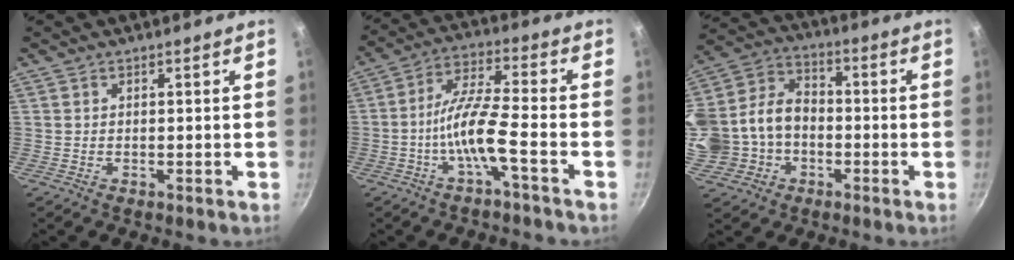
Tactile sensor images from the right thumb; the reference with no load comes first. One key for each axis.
{"total": 9.0, "fx": -3.7, "fy": 1.5, "fz": 8.1, "tx": -0.164, "ty": 0.040, "tz": -0.075}
{"total": 20.6, "fx": -3.5, "fy": 16.7, "fz": 11.6, "tx": -0.271, "ty": 0.066, "tz": -0.058}